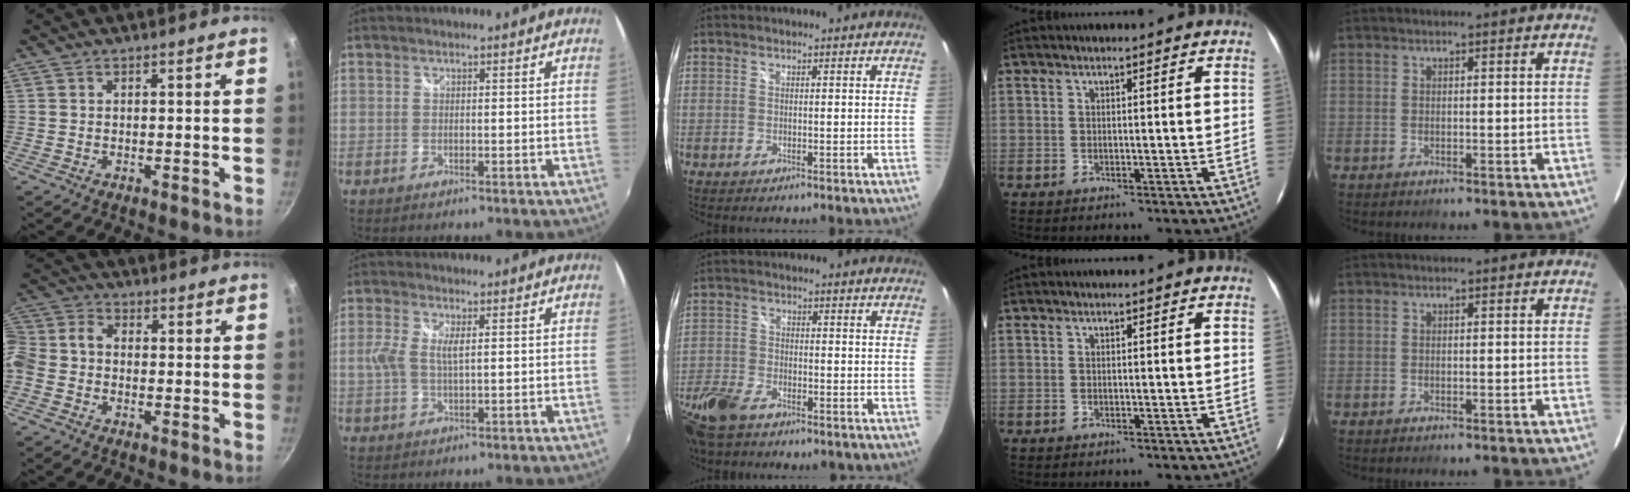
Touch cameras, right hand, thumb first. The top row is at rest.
{"thumb": {"total": 7.5, "force": [-2.4, 5.5, 4.5], "torque": [-0.101, 0.039, -0.065]}, "index": {"total": 4.6, "force": [0.7, 1.7, 4.2], "torque": [-0.092, 0.002, 0.011]}, "middle": {"total": 13.0, "force": [-8.8, 6.6, 7.0], "torque": [-0.192, -0.031, -0.173]}}